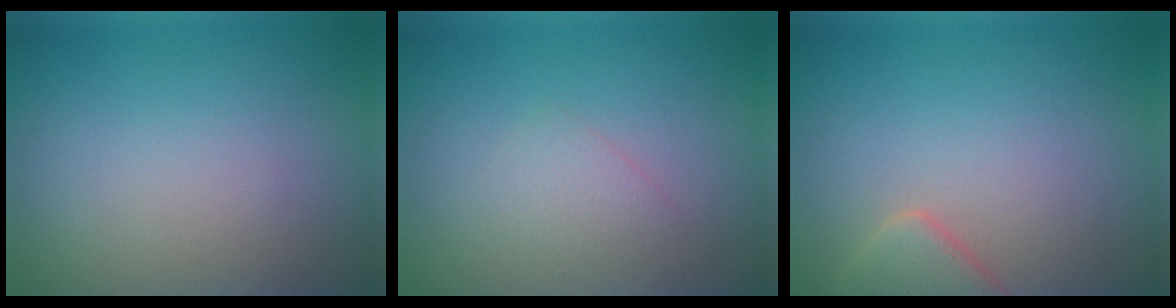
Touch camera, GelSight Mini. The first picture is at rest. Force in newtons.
{"total": 1.4, "press": 1.4, "slide": 0.0}
{"total": 2.9, "press": 2.8, "slide": 0.3}